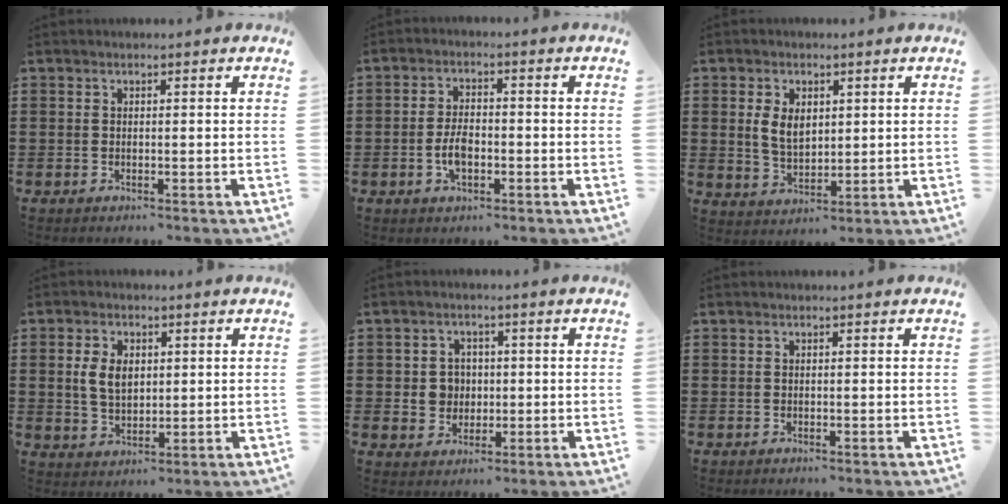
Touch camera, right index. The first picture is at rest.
{"total": 4.5, "force": [-1.2, 2.3, 3.6], "torque": [-0.079, 0.003, -0.025]}
{"total": 5.0, "force": [1.1, 3.2, 3.7], "torque": [-0.087, 0.008, 0.016]}
{"total": 5.1, "force": [0.9, 3.4, 3.7], "torque": [-0.088, 0.004, 0.008]}
{"total": 4.1, "force": [0.1, 3.9, 1.3], "torque": [-0.033, 0.008, -0.002]}
{"total": 0.0}